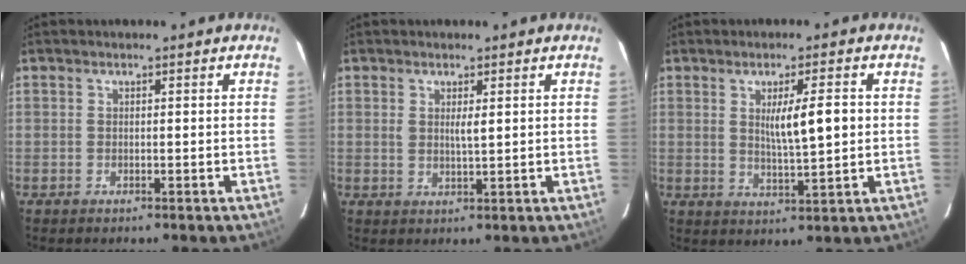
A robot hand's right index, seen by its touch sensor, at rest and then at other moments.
{"total": 1.8, "force": [0.6, 0.3, 1.7], "torque": [-0.031, -0.004, 0.011]}
{"total": 6.4, "force": [1.1, 0.7, 6.2], "torque": [-0.103, -0.003, 0.020]}